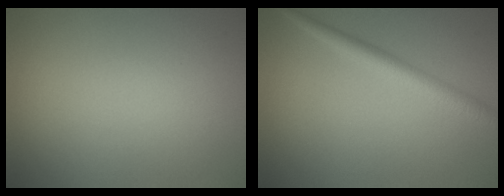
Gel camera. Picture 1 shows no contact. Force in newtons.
{"total": 2.6, "press": 2.6, "slide": 0.0}